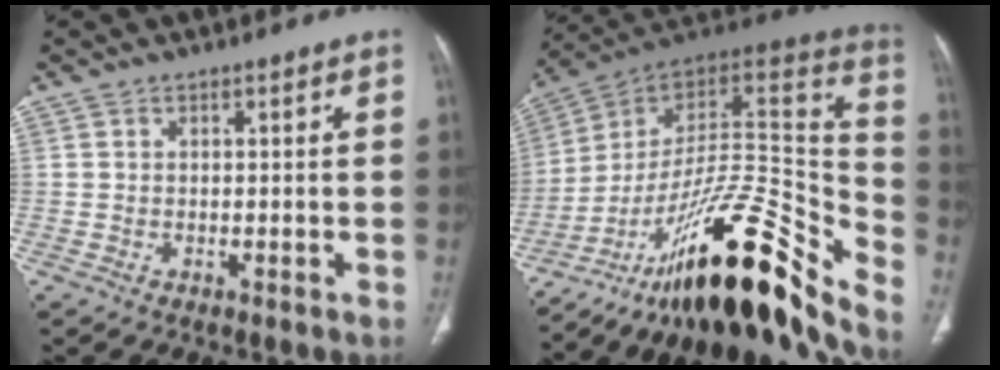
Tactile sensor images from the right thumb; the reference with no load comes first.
{"total": 29.4, "force": [-21.5, 6.8, 18.9], "torque": [-0.210, 0.106, -0.336]}